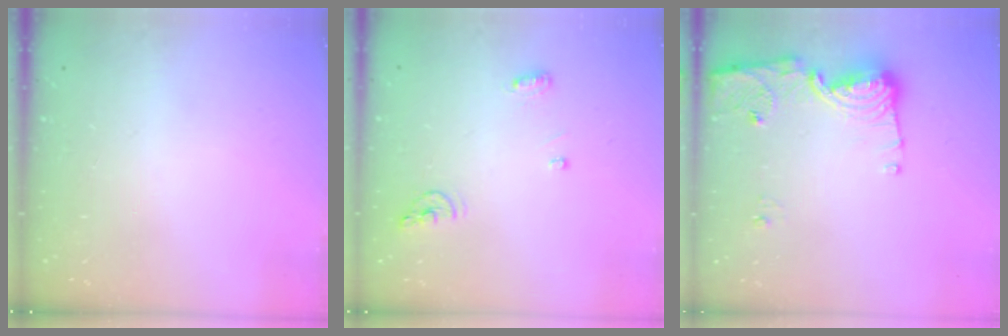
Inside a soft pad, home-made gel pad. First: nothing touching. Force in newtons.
{"total": 6.5, "press": 6.5, "slide": 0.5}
{"total": 11.7, "press": 11.6, "slide": 1.1}